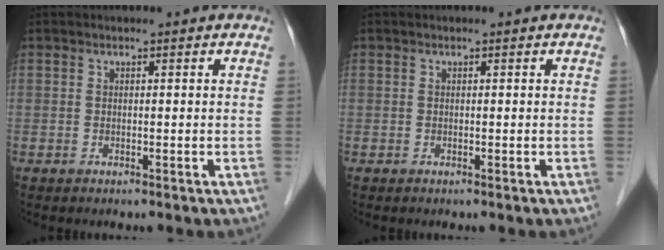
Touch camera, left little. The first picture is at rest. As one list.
[{"total": 0.0}]